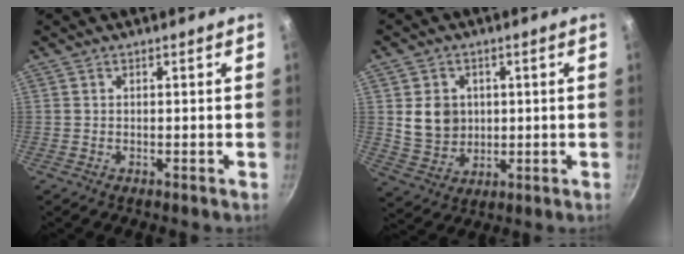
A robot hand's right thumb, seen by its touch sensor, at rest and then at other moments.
{"total": 8.3, "force": [1.3, 7.1, 4.1], "torque": [-0.049, -0.007, 0.035]}